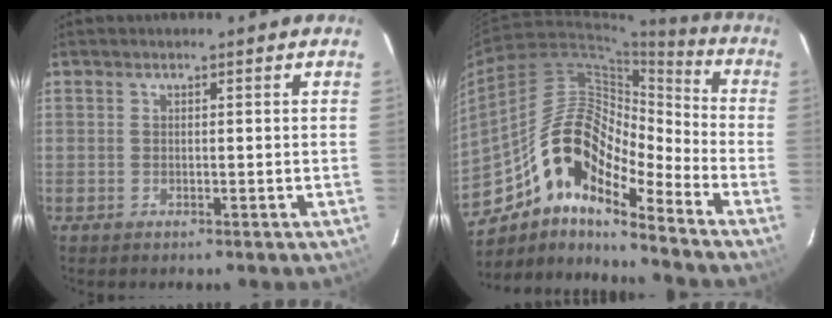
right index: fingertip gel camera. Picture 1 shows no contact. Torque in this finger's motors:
{"motor_torque": [0.95, -0.85, 1.01, 0.21]}